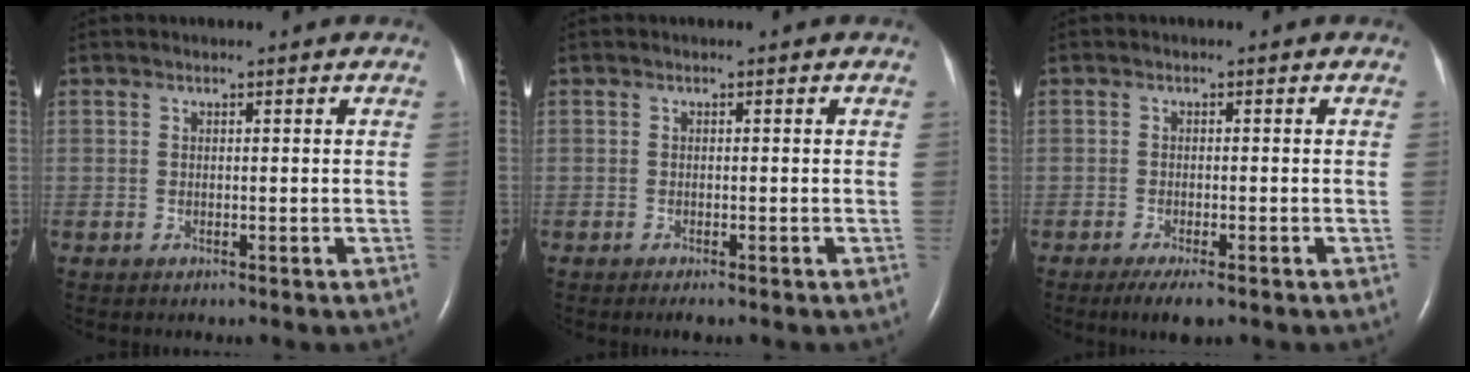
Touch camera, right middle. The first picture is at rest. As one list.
[{"total": 1.0, "force": [-0.8, 0.1, 0.7], "torque": [-0.014, -0.004, -0.011]}, {"total": 3.9, "force": [-2.6, 0.8, 2.8], "torque": [-0.049, -0.009, -0.040]}]